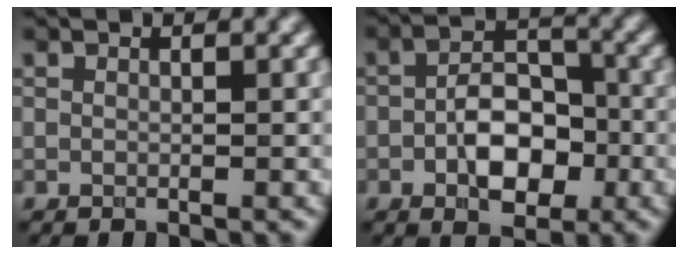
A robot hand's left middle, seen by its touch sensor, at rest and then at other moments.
{"total": 5.6, "force": [-1.6, 3.2, 4.2], "torque": [-0.065, 0.004, -0.030]}